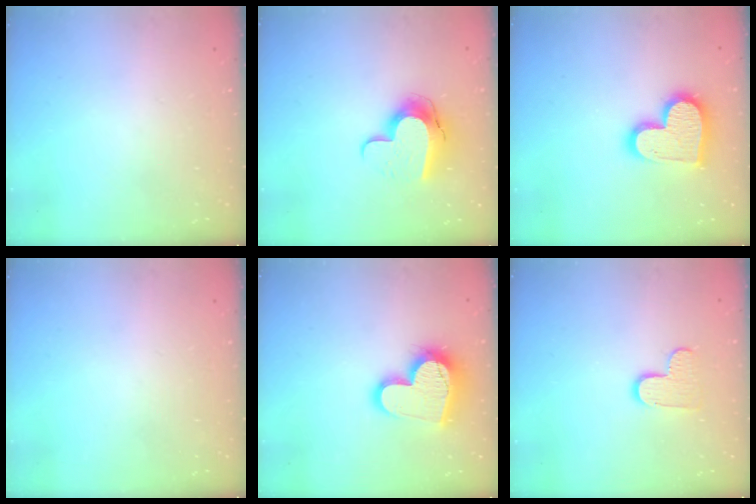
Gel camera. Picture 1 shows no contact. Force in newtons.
{"total": 11.6, "press": 11.5, "slide": 0.9}
{"total": 15.9, "press": 15.8, "slide": 1.5}
{"total": 0.0}
{"total": 16.4, "press": 16.3, "slide": 1.3}
{"total": 7.4, "press": 7.4, "slide": 0.2}